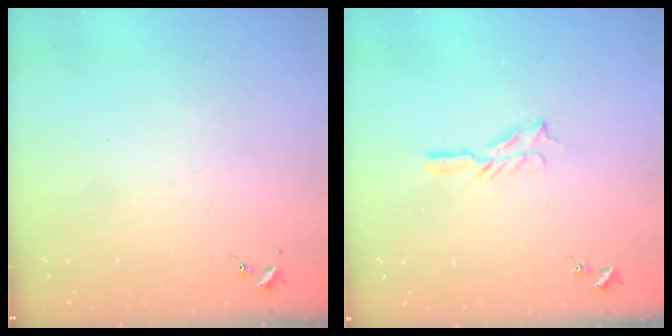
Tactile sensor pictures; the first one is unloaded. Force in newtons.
{"total": 5.6, "press": 5.6, "slide": 0.6}